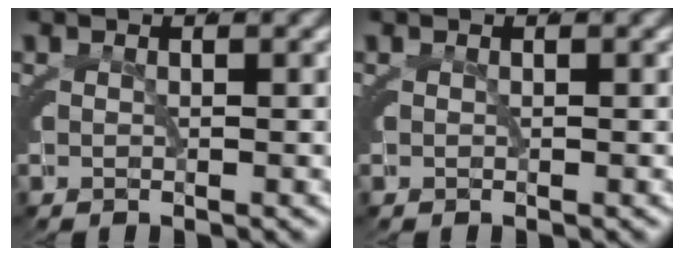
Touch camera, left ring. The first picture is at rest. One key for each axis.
{"total": 0.0}